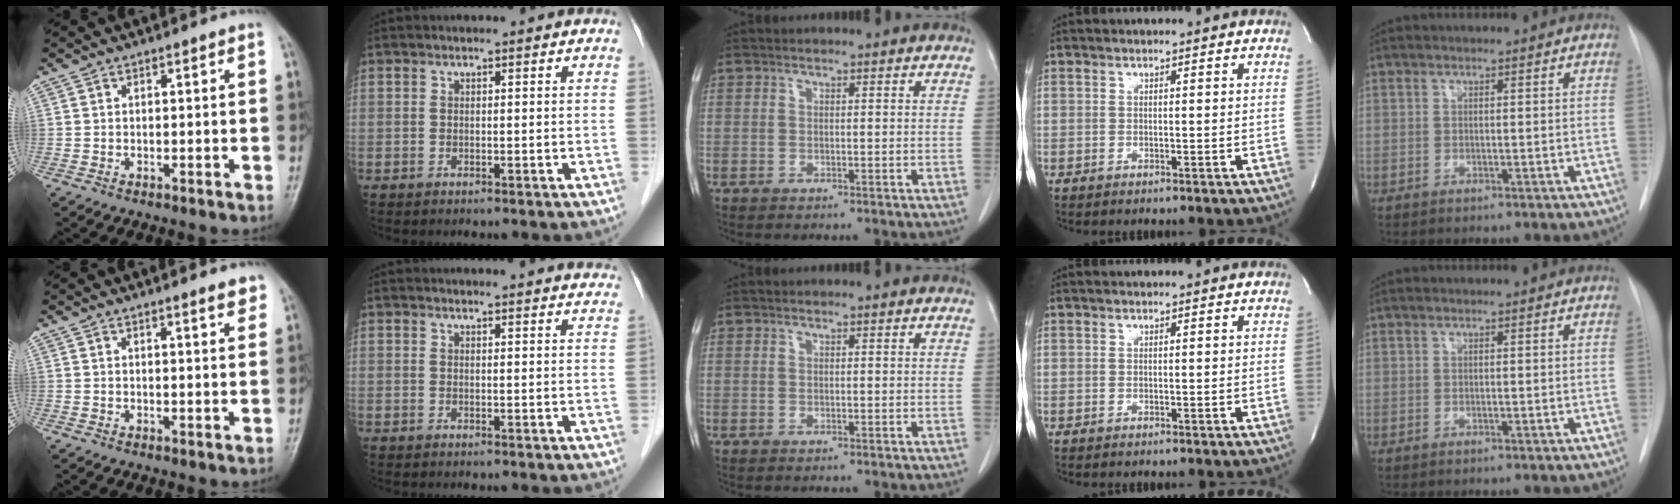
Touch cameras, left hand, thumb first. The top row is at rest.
{"thumb": {"total": 3.0, "force": [2.2, 0.3, 2.0], "torque": [-0.021, -0.012, 0.027]}, "index": {"total": 10.7, "force": [10.4, 1.3, 2.1], "torque": [-0.001, -0.010, 0.092]}}